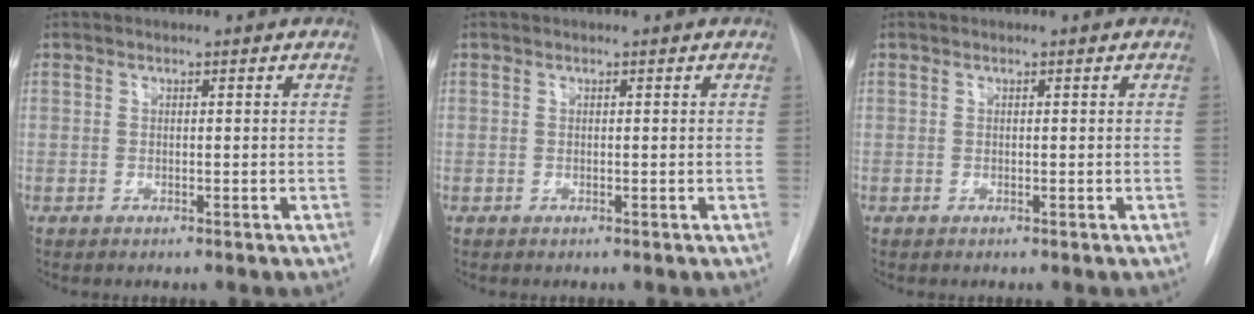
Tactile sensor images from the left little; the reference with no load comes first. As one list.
[{"total": 0.0}, {"total": 0.0}]